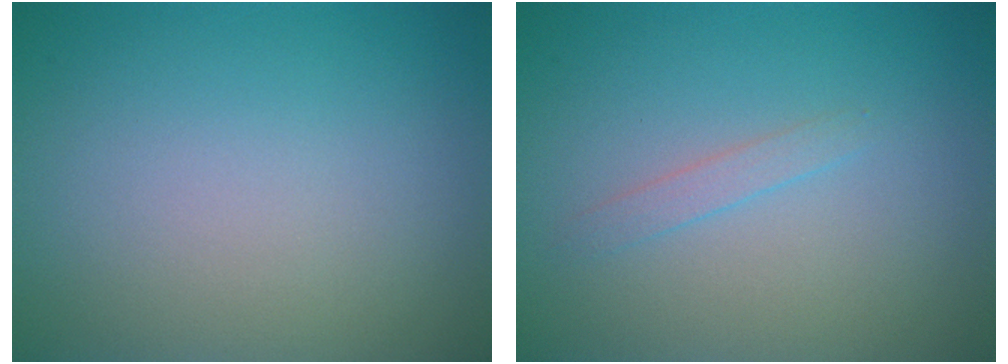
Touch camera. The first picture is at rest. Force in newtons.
{"total": 0.9, "press": 0.9, "slide": 0.2}